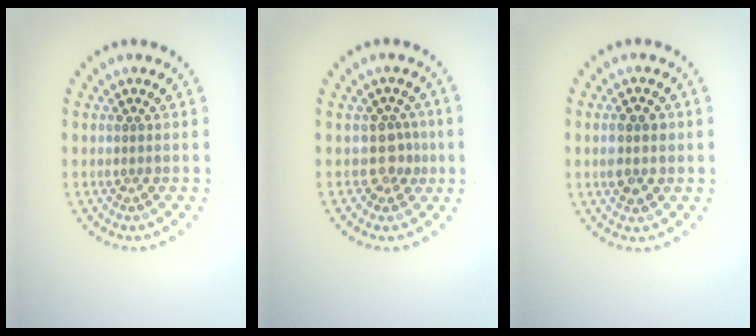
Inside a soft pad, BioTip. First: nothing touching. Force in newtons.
{"total": 1.9, "press": 1.5, "slide": 1.2}
{"total": 2.9, "press": 2.9, "slide": 0.0}